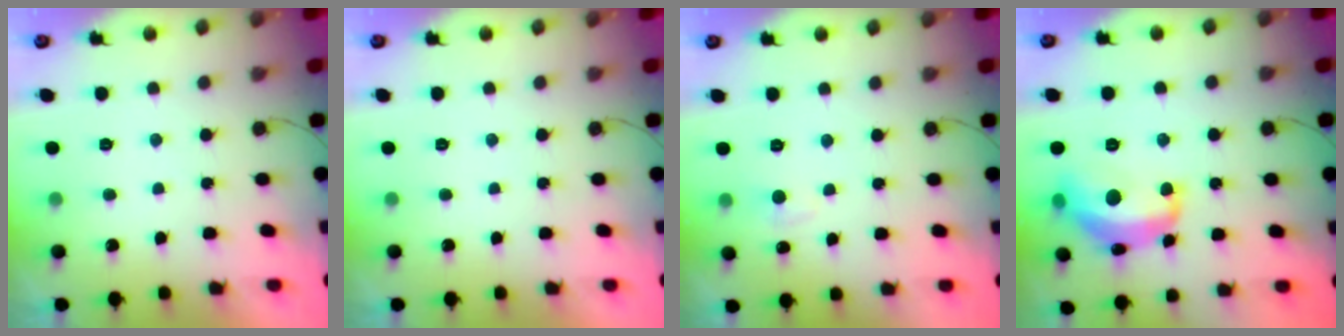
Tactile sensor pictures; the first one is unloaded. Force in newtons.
{"total": 0.0}
{"total": 4.1, "press": 4.1, "slide": 0.5}
{"total": 16.6, "press": 16.6, "slide": 0.5}